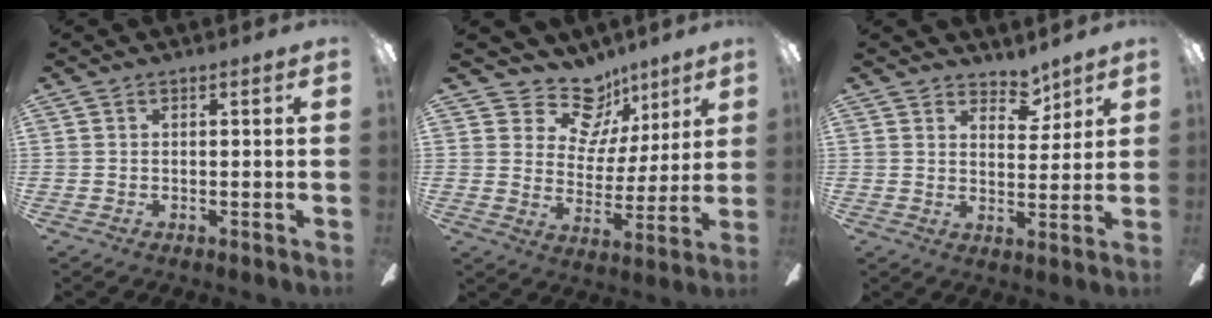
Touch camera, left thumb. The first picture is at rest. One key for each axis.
{"total": 14.2, "fx": 9.7, "fy": 9.1, "fz": 5.1, "tx": -0.089, "ty": -0.056, "tz": 0.183}
{"total": 4.5, "fx": 3.8, "fy": 2.1, "fz": 1.0, "tx": 0.002, "ty": -0.022, "tz": 0.066}